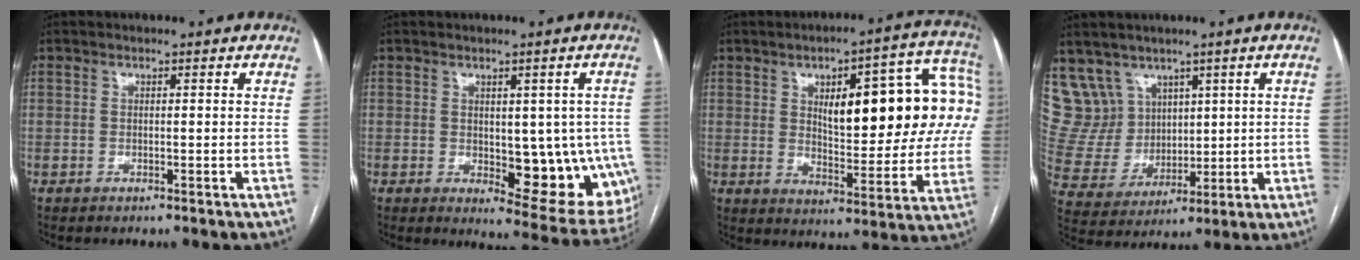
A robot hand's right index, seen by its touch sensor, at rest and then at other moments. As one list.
[{"total": 12.5, "force": [-1.7, 5.5, 11.1], "torque": [-0.102, 0.003, -0.003]}, {"total": 22.2, "force": [4.9, 7.1, 20.5], "torque": [-0.253, 0.039, 0.070]}, {"total": 9.8, "force": [6.5, 7.3, 0.7], "torque": [-0.029, 0.042, 0.150]}]